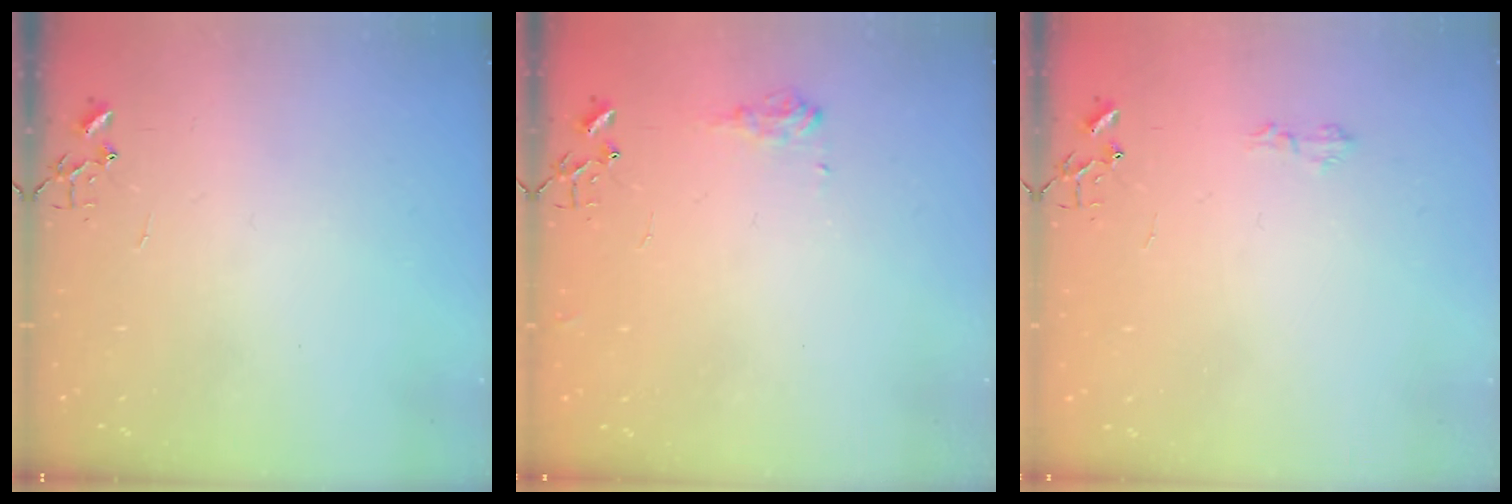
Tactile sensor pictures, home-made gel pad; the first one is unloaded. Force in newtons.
{"total": 7.7, "press": 7.6, "slide": 1.0}
{"total": 5.2, "press": 5.1, "slide": 0.8}